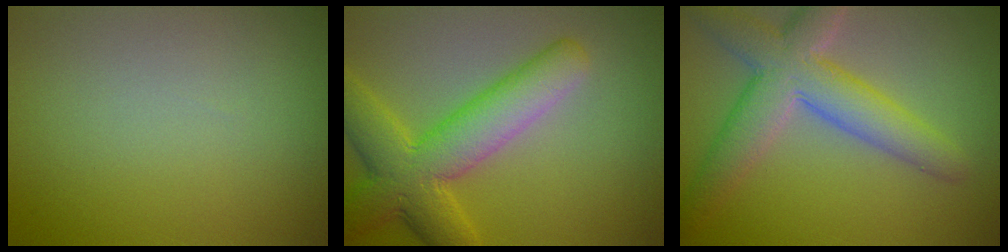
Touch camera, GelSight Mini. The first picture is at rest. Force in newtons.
{"total": 7.3, "press": 7.3, "slide": 0.3}
{"total": 6.6, "press": 6.6, "slide": 0.4}